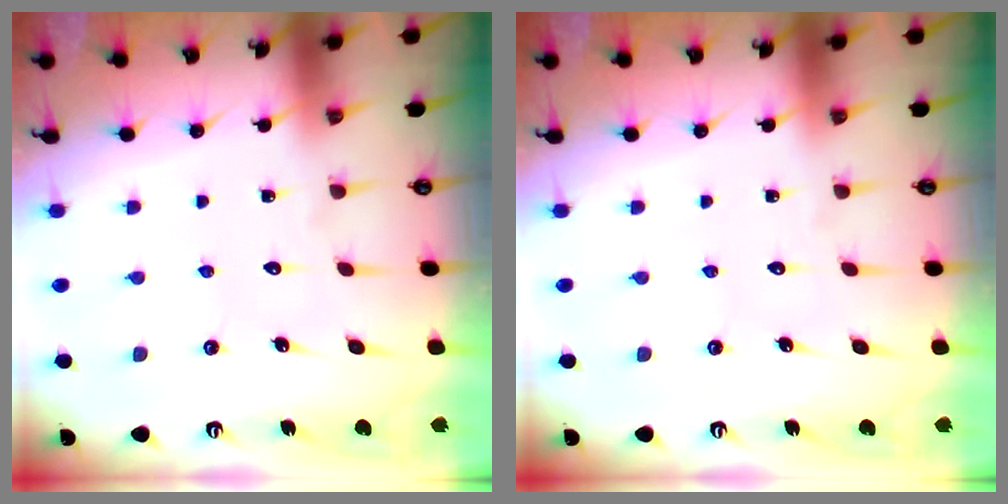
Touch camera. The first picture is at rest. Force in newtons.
{"total": 0.0}